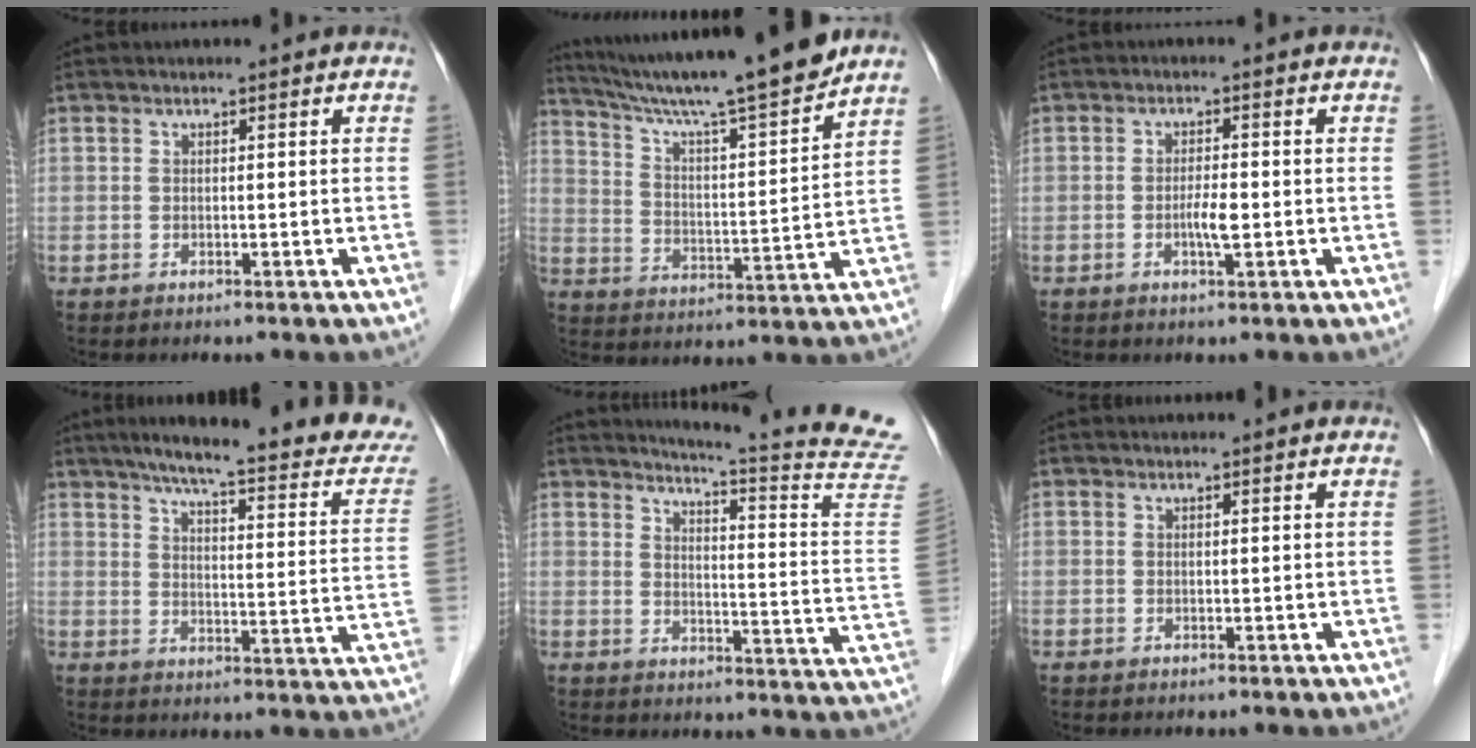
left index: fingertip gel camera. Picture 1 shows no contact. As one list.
[{"total": 18.8, "force": [16.5, -0.8, 9.1], "torque": [-0.154, -0.010, 0.258]}, {"total": 2.5, "force": [-0.6, 0.3, 2.4], "torque": [-0.048, -0.001, -0.010]}, {"total": 23.3, "force": [20.1, 1.6, 11.7], "torque": [-0.155, -0.044, 0.246]}, {"total": 19.2, "force": [18.1, -2.4, 5.9], "torque": [-0.096, -0.146, 0.202]}, {"total": 2.6, "force": [2.5, 0.2, 0.6], "torque": [-0.012, 0.013, 0.026]}]